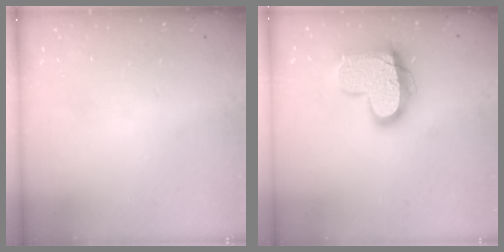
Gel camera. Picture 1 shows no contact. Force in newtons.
{"total": 17.3, "press": 17.3, "slide": 1.2}